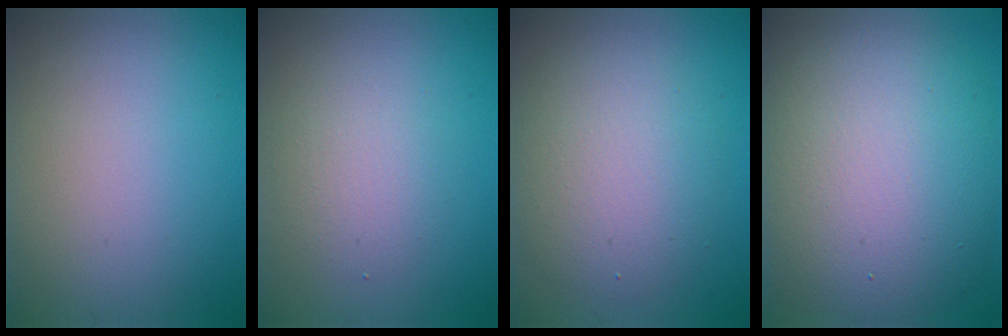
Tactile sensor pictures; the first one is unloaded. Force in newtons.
{"total": 2.4, "press": 2.4, "slide": 0.1}
{"total": 5.2, "press": 5.2, "slide": 0.1}
{"total": 12.3, "press": 12.3, "slide": 0.7}